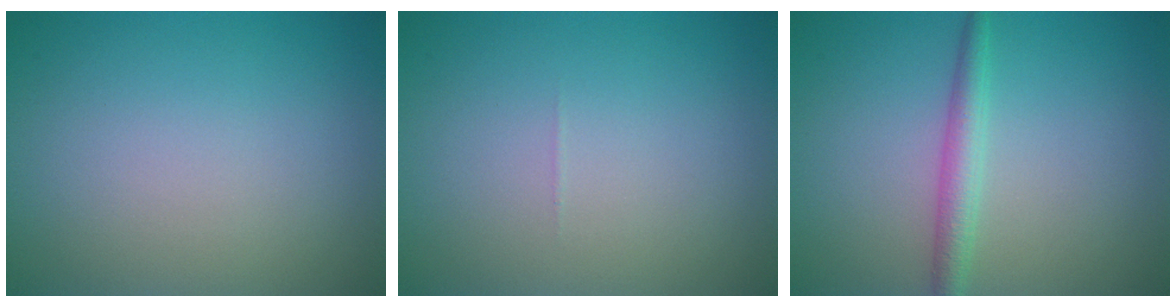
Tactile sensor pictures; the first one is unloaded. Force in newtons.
{"total": 0.0}
{"total": 2.4, "press": 2.4, "slide": 0.0}